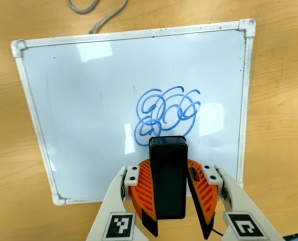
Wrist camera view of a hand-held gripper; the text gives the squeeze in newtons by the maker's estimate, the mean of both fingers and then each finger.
{"total": 6.8, "left": 6.6, "right": 7.0}